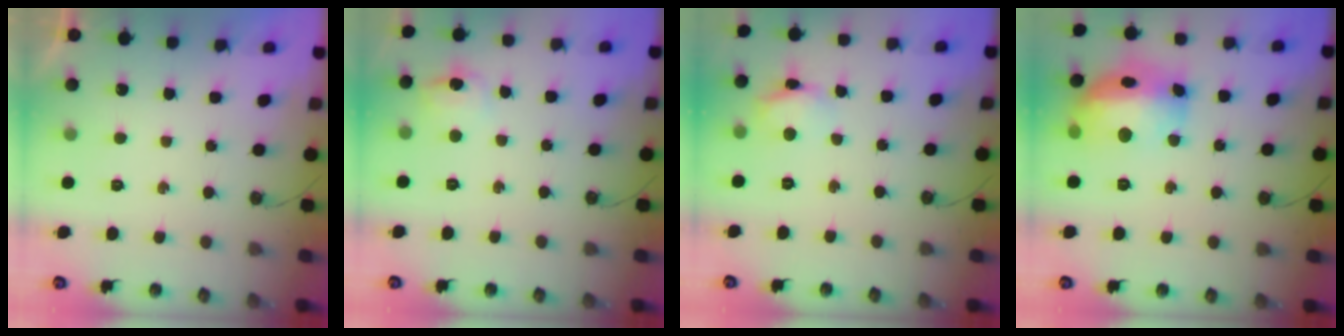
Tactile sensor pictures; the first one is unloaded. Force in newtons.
{"total": 7.6, "press": 7.5, "slide": 0.8}
{"total": 7.7, "press": 7.6, "slide": 0.5}
{"total": 18.9, "press": 18.8, "slide": 1.6}